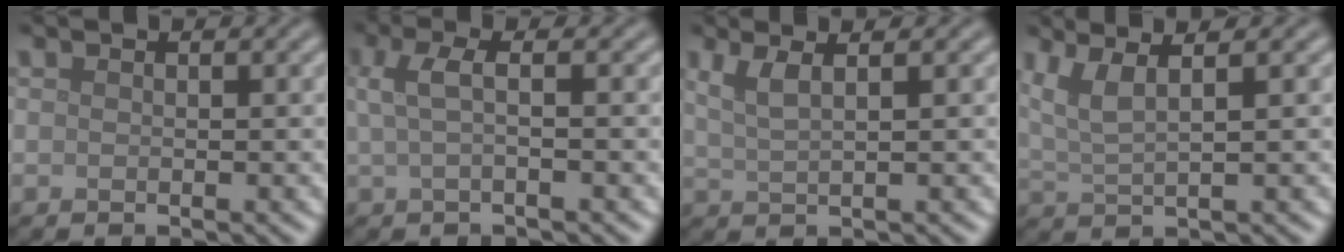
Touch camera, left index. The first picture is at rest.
{"total": 2.6, "force": [0.3, 0.8, 2.4], "torque": [-0.047, 0.007, 0.004]}
{"total": 2.6, "force": [1.2, 0.8, 2.2], "torque": [-0.035, 0.002, 0.023]}
{"total": 3.8, "force": [1.9, 1.0, 3.1], "torque": [-0.061, 0.008, 0.037]}